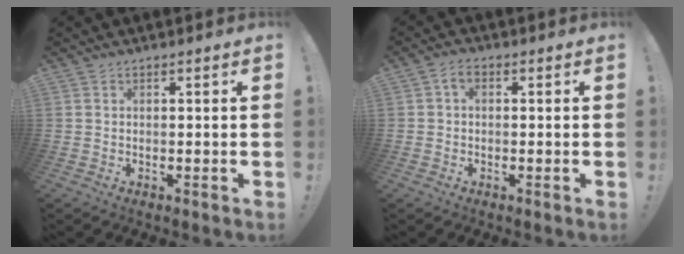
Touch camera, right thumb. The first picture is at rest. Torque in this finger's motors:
{"motor_torque": [0.24, 0.36, 0.02, -0.06, 0.00]}